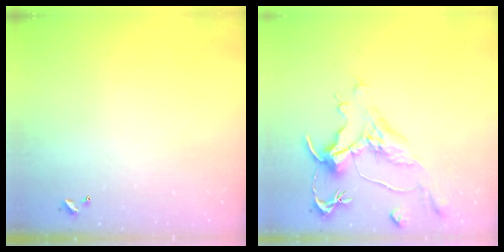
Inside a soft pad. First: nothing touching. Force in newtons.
{"total": 1.1, "press": 0.2, "slide": 1.1}